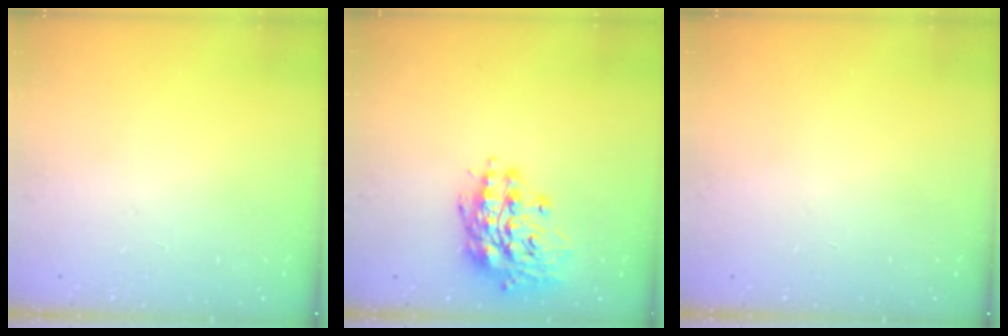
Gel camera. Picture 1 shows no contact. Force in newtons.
{"total": 16.0, "press": 15.8, "slide": 2.7}
{"total": 0.0}